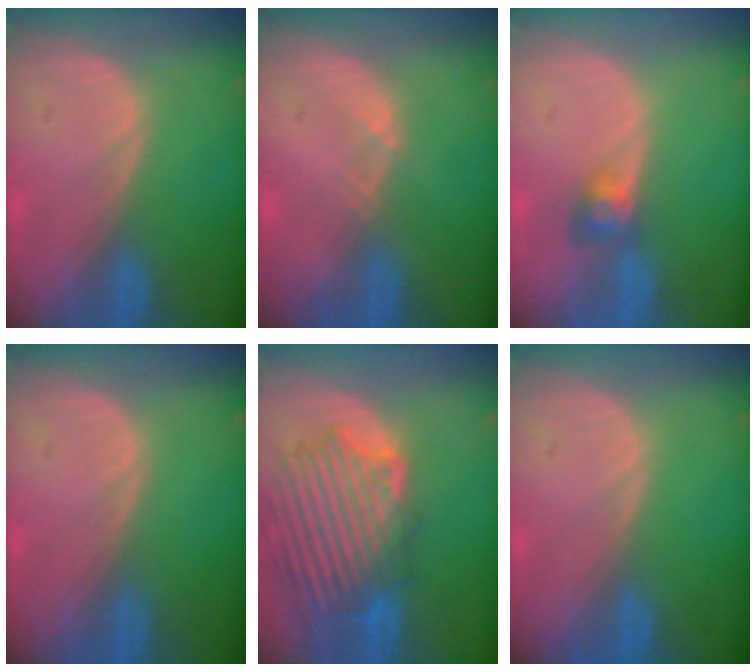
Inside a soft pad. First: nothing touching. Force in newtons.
{"total": 0.8, "press": 0.8, "slide": 0.1}
{"total": 3.1, "press": 2.7, "slide": 1.4}
{"total": 0.0}
{"total": 11.7, "press": 11.1, "slide": 3.8}
{"total": 0.0}